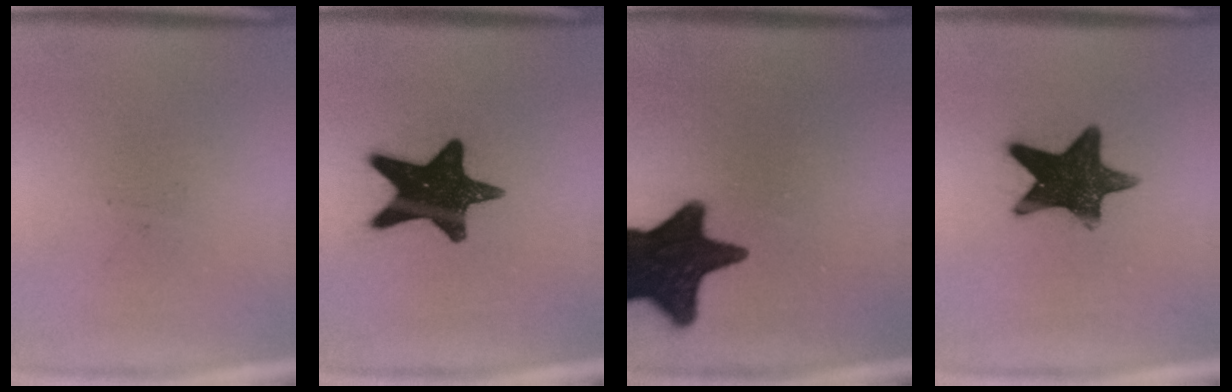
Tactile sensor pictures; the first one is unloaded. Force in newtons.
{"total": 16.5}
{"total": 17.7}
{"total": 14.1}